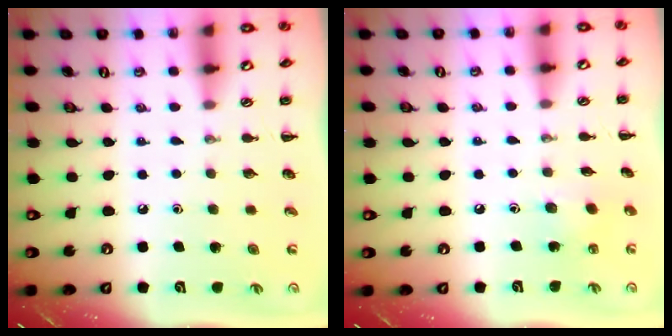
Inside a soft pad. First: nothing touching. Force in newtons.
{"total": 3.1, "press": 3.1, "slide": 0.5}